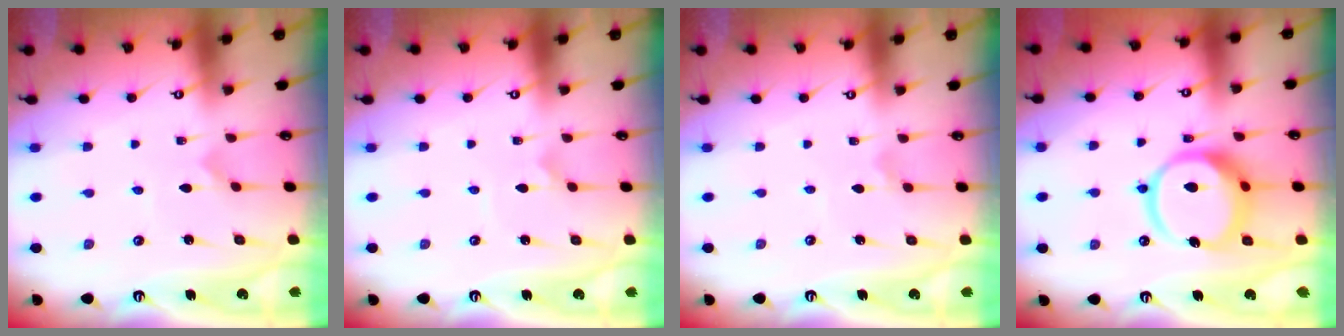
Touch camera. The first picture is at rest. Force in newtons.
{"total": 1.2, "press": 1.2, "slide": 0.0}
{"total": 0.8, "press": 0.8, "slide": 0.1}
{"total": 14.7, "press": 14.5, "slide": 2.4}